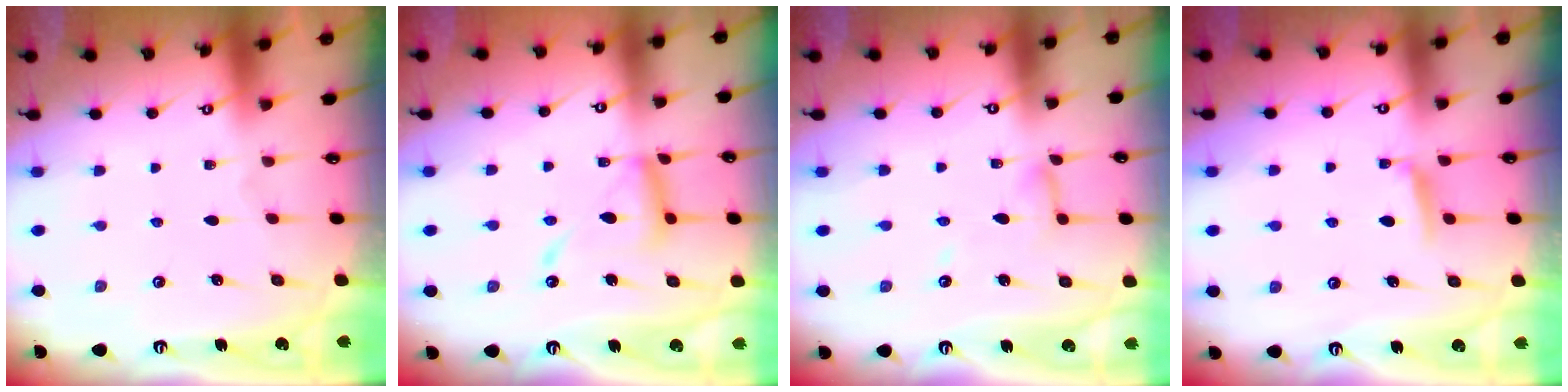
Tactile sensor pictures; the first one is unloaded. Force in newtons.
{"total": 13.5, "press": 13.4, "slide": 1.1}
{"total": 5.3, "press": 5.2, "slide": 0.4}
{"total": 4.8, "press": 4.7, "slide": 0.6}